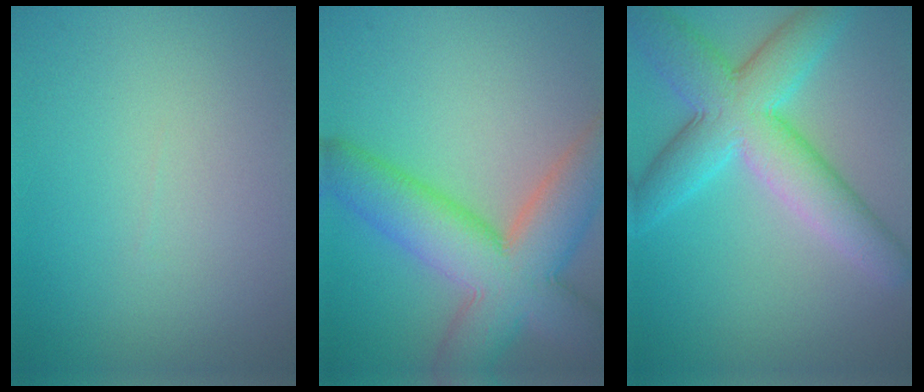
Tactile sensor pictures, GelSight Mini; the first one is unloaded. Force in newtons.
{"total": 9.4, "press": 9.4, "slide": 0.7}
{"total": 7.9, "press": 7.9, "slide": 0.2}